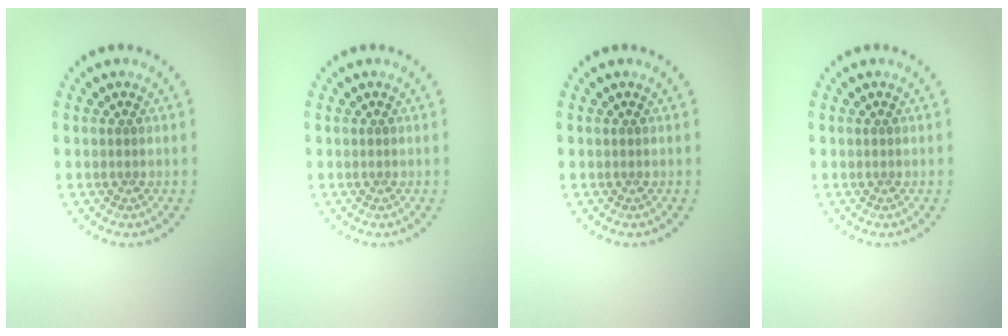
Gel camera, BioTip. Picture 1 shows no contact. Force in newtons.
{"total": 0.0}
{"total": 0.0}
{"total": 0.0}